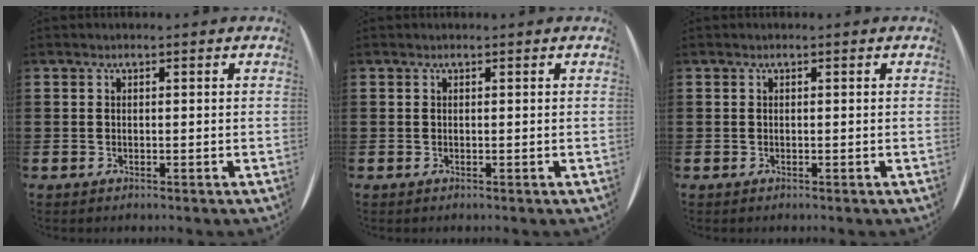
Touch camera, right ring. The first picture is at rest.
{"total": 0.0}
{"total": 0.0}